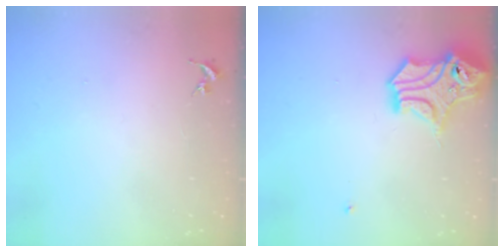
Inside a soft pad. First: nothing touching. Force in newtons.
{"total": 14.1, "press": 14.0, "slide": 1.9}